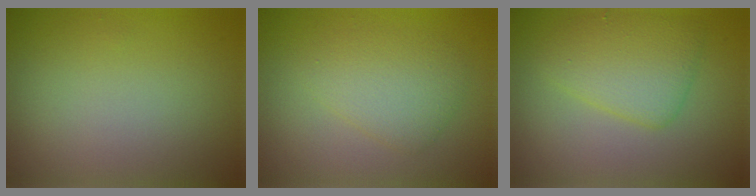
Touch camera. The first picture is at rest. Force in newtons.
{"total": 3.2, "press": 3.2, "slide": 0.0}
{"total": 4.0, "press": 4.0, "slide": 0.1}